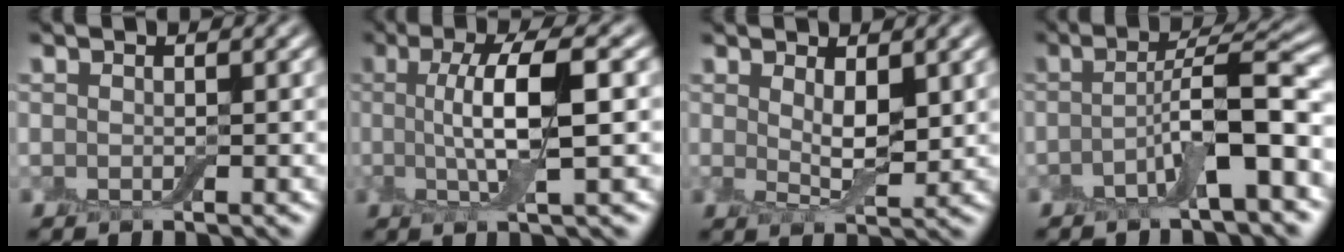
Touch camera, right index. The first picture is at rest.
{"total": 6.8, "force": [0.5, 1.7, 6.6], "torque": [-0.118, 0.005, 0.004]}
{"total": 2.8, "force": [1.0, 1.0, 2.5], "torque": [-0.046, -0.011, 0.020]}
{"total": 6.1, "force": [-1.9, 1.1, 5.7], "torque": [-0.094, 0.019, -0.042]}